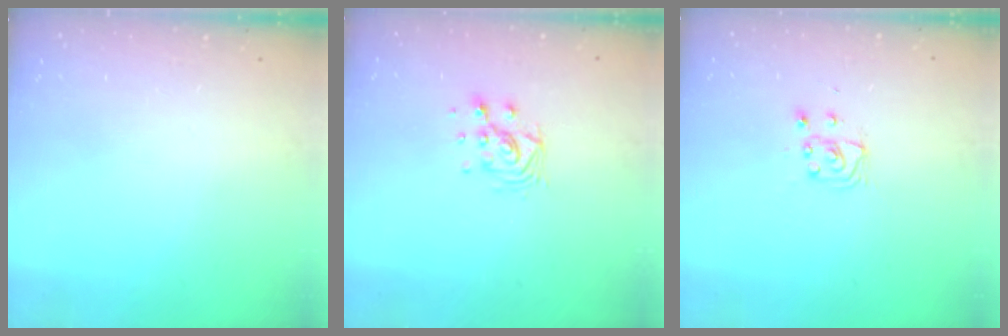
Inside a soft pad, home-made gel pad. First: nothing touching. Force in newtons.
{"total": 7.0, "press": 7.0, "slide": 0.2}
{"total": 4.9, "press": 4.9, "slide": 0.5}